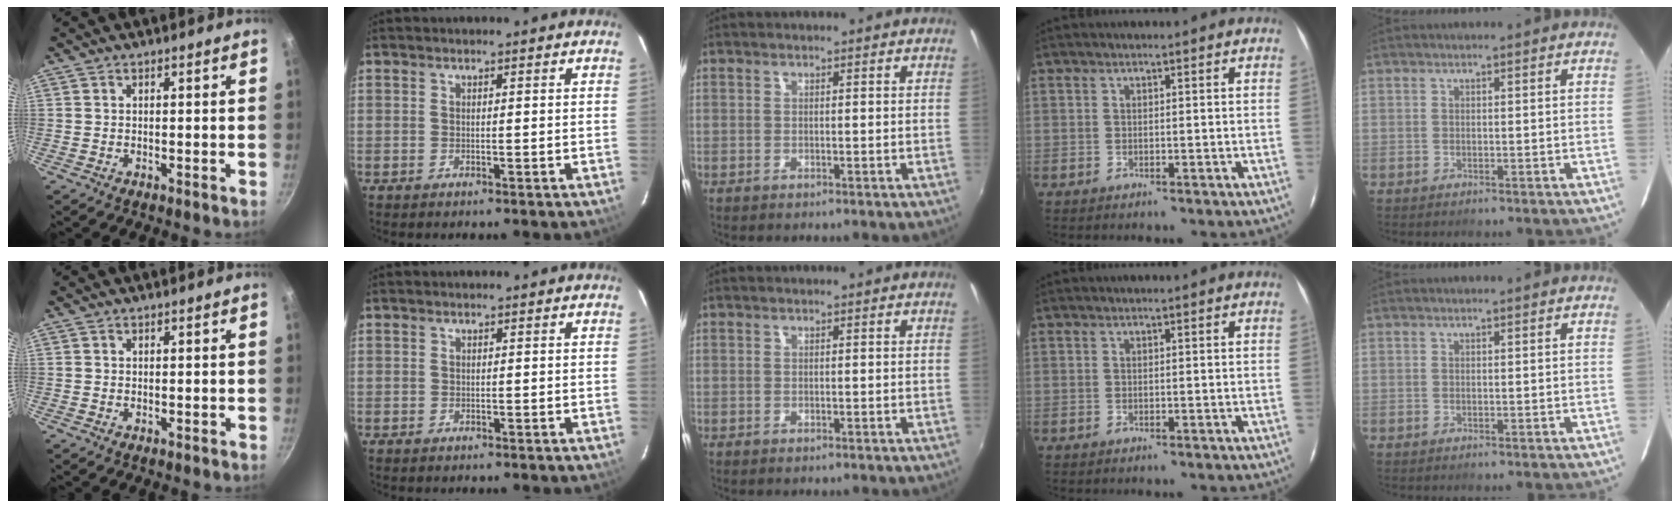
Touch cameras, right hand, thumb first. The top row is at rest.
{"index": {"total": 0.5, "force": [-0.1, 0.5, 0.0], "torque": [0.001, 0.001, 0.000]}}